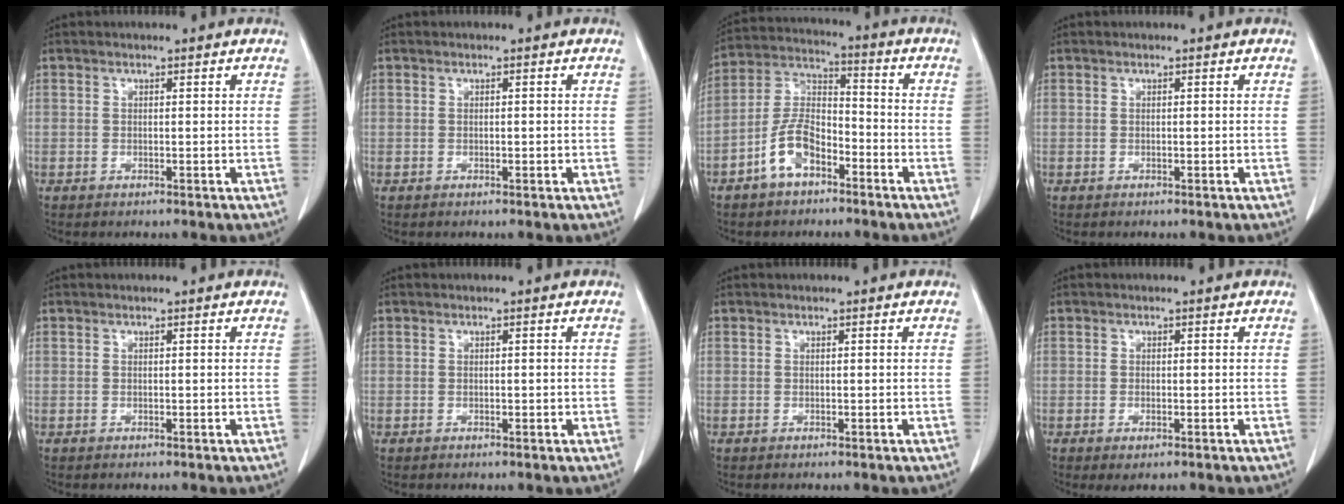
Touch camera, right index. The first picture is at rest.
{"total": 0.6, "force": [-0.1, 0.2, 0.5], "torque": [-0.008, -0.001, -0.001]}
{"total": 8.9, "force": [-4.8, 4.5, 6.0], "torque": [-0.133, 0.020, -0.094]}
{"total": 0.0}
{"total": 0.0}
{"total": 0.7, "force": [-0.2, 0.3, 0.6], "torque": [-0.010, -0.001, -0.001]}
{"total": 0.0}
{"total": 1.9, "force": [-0.9, 0.6, 1.6], "torque": [-0.024, -0.004, -0.009]}